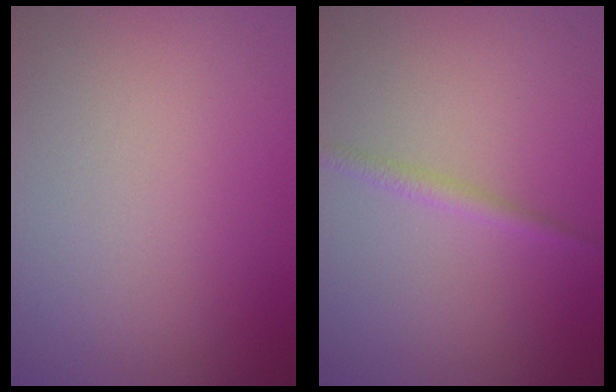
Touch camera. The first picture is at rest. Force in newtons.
{"total": 1.1, "press": 1.1, "slide": 0.0}